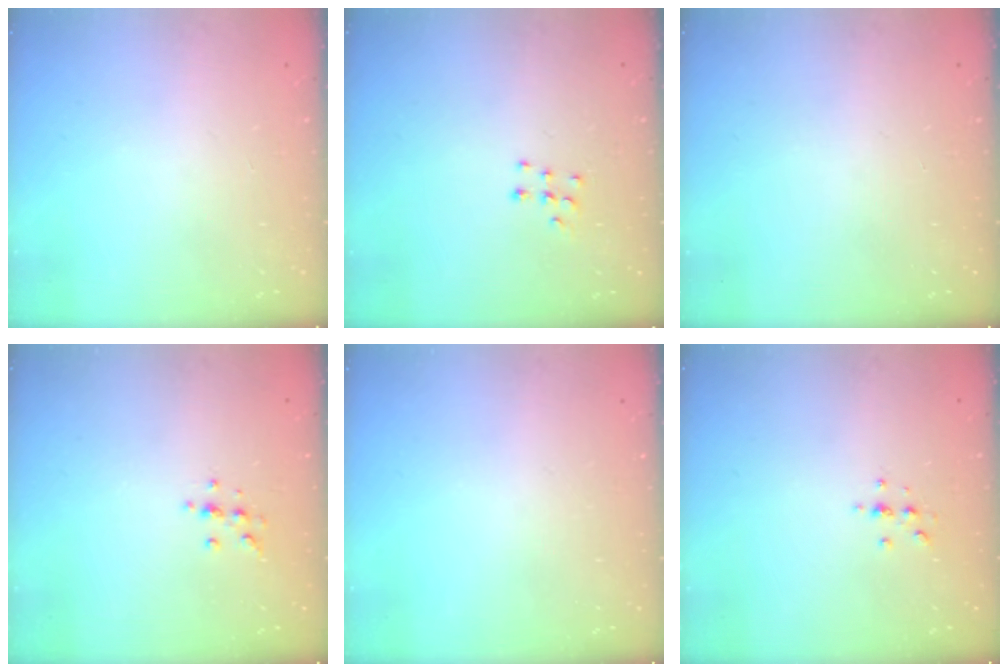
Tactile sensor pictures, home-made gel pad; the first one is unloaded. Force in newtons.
{"total": 5.3, "press": 5.3, "slide": 0.5}
{"total": 0.0}
{"total": 5.0, "press": 5.0, "slide": 0.6}
{"total": 0.0}
{"total": 2.8, "press": 2.7, "slide": 0.3}